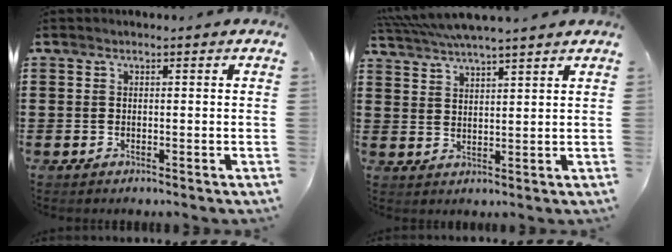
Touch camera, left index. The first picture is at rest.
{"total": 4.3, "force": [4.1, -0.3, 1.4], "torque": [-0.041, -0.015, 0.072]}